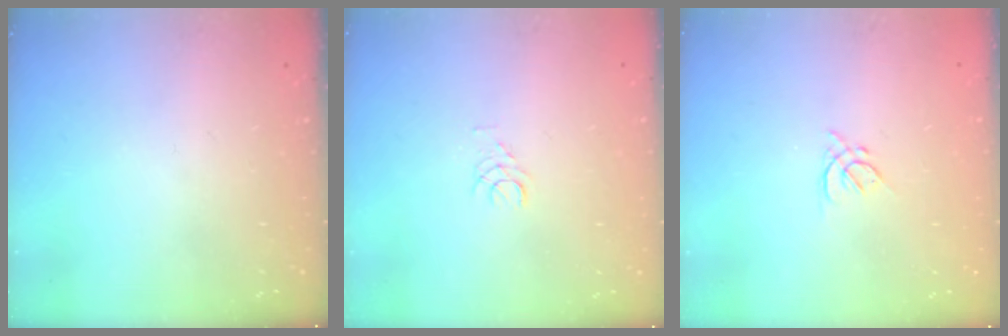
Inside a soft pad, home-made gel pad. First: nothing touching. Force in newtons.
{"total": 3.6, "press": 3.5, "slide": 0.4}
{"total": 1.3, "press": 1.2, "slide": 0.5}